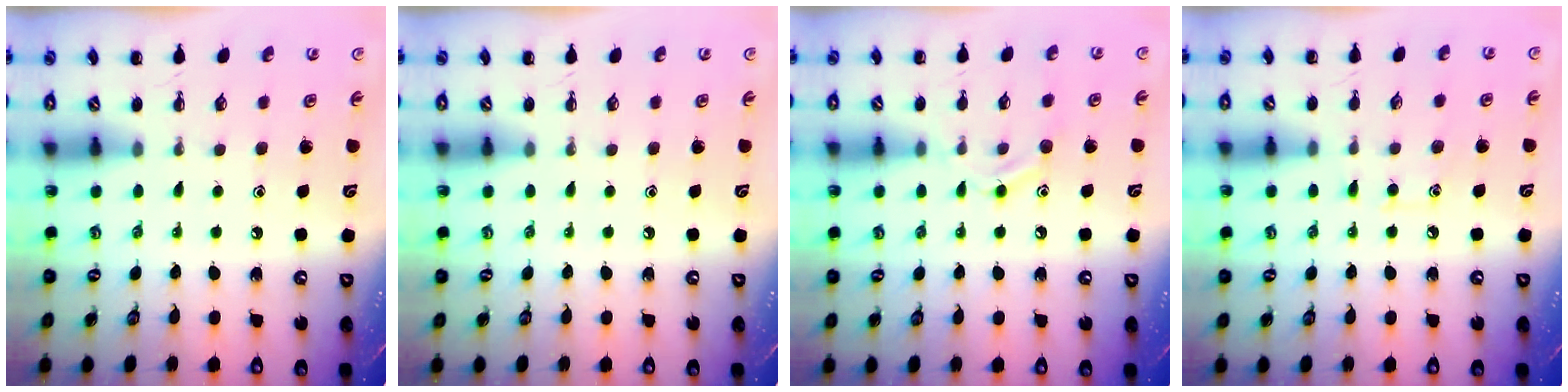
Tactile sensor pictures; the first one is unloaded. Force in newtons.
{"total": 0.0}
{"total": 9.2, "press": 9.2, "slide": 1.2}
{"total": 7.8, "press": 7.4, "slide": 2.2}